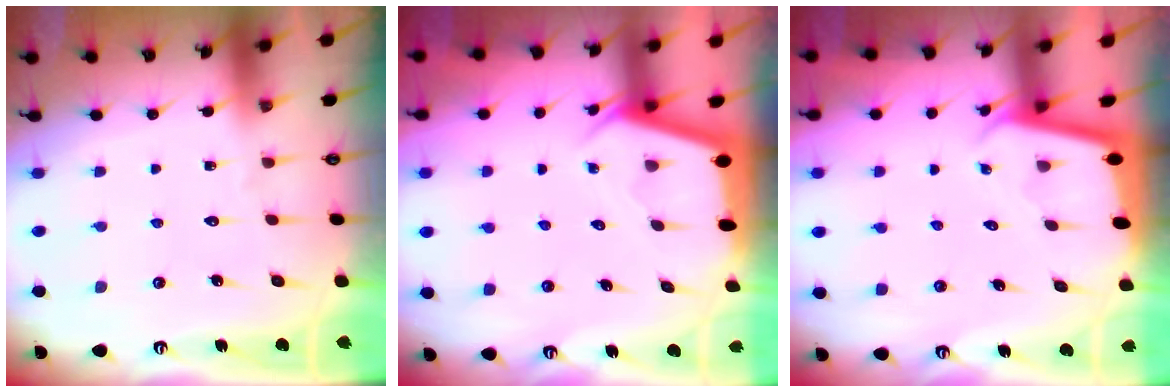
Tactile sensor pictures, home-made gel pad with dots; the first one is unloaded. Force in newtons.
{"total": 2.4, "press": 2.4, "slide": 0.2}
{"total": 1.7, "press": 1.7, "slide": 0.0}